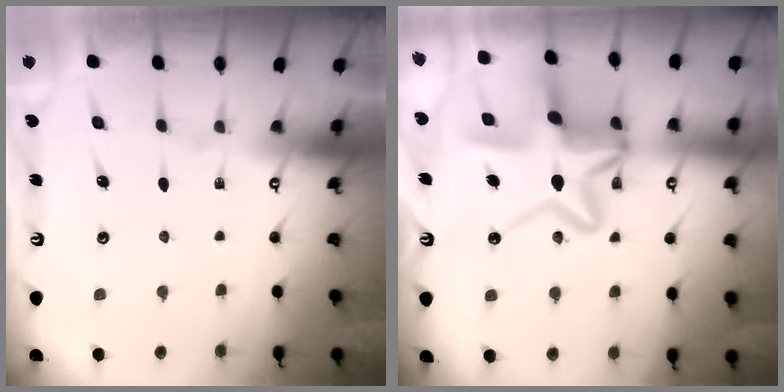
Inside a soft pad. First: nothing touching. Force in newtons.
{"total": 16.5, "press": 16.5, "slide": 1.5}